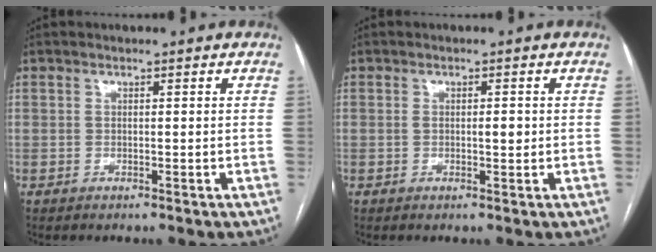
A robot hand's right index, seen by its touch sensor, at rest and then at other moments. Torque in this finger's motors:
{"motor_torque": [0.61, 0.09, 0.11, 0.02]}